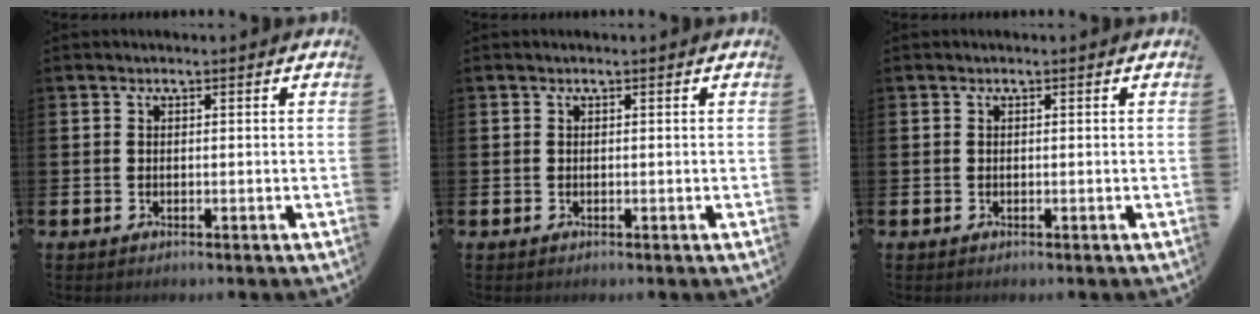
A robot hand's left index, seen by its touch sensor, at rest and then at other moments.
{"total": 0.0}
{"total": 0.0}